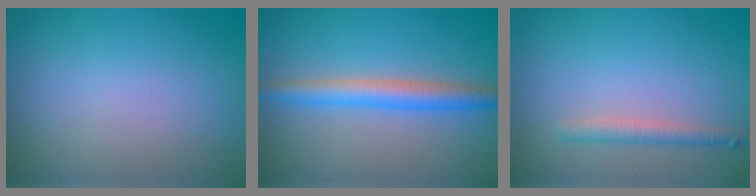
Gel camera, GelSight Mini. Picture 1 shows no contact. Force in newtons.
{"total": 3.9, "press": 3.9, "slide": 0.0}
{"total": 1.8, "press": 1.8, "slide": 0.1}